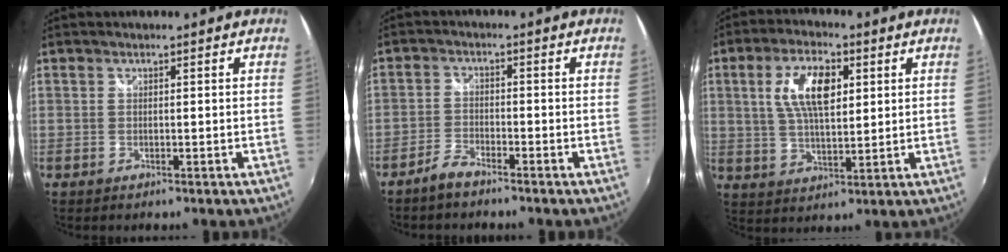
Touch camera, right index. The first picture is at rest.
{"total": 3.4, "force": [-2.9, 0.9, 1.4], "torque": [-0.044, 0.003, -0.061]}
{"total": 10.4, "force": [2.9, 4.5, 8.9], "torque": [-0.171, 0.012, 0.055]}